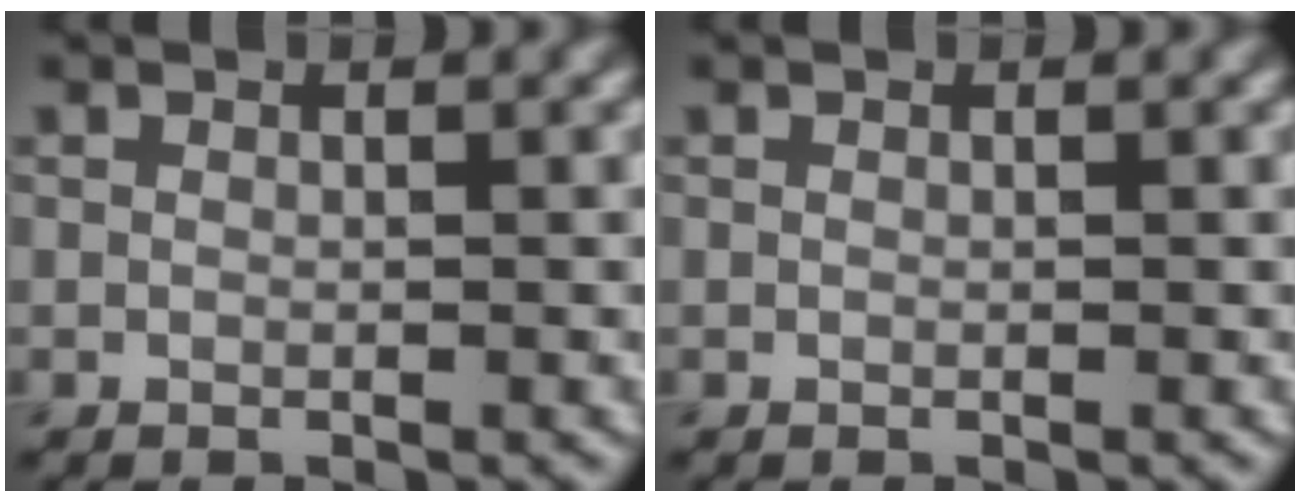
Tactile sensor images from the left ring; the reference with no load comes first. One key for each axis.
{"total": 0.0}